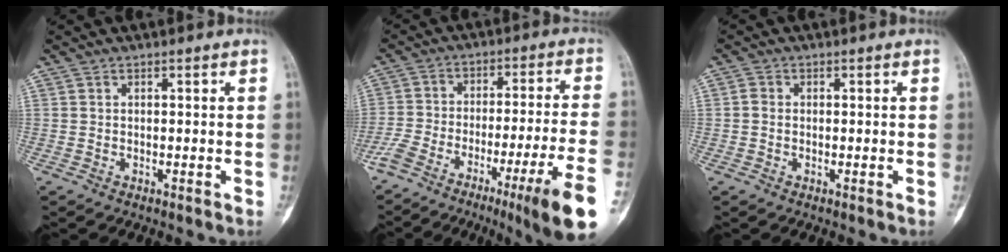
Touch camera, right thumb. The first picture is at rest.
{"total": 18.8, "force": [-10.4, 1.5, 15.6], "torque": [-0.237, 0.042, -0.167]}
{"total": 1.4, "force": [-0.1, 1.2, 0.7], "torque": [-0.010, 0.003, -0.003]}